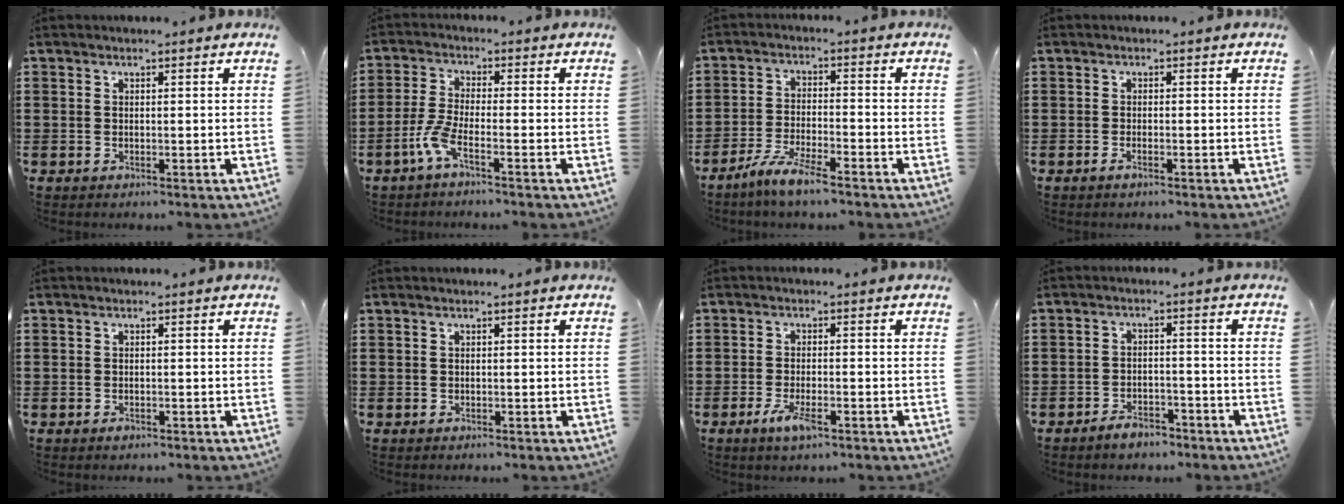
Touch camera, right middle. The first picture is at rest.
{"total": 4.6, "force": [-2.6, 0.9, 3.8], "torque": [-0.092, -0.005, -0.054]}
{"total": 5.7, "force": [-4.7, 0.2, 3.2], "torque": [-0.078, -0.012, -0.092]}
{"total": 0.9, "force": [-0.4, 0.2, 0.7], "torque": [-0.014, -0.002, -0.008]}
{"total": 0.7, "force": [-0.5, 0.4, 0.3], "torque": [-0.006, -0.001, -0.011]}
{"total": 0.0}
{"total": 4.3, "force": [-2.0, 1.2, 3.5], "torque": [-0.076, -0.006, -0.040]}
{"total": 3.2, "force": [-3.0, 1.0, 0.7], "torque": [-0.015, 0.010, -0.059]}